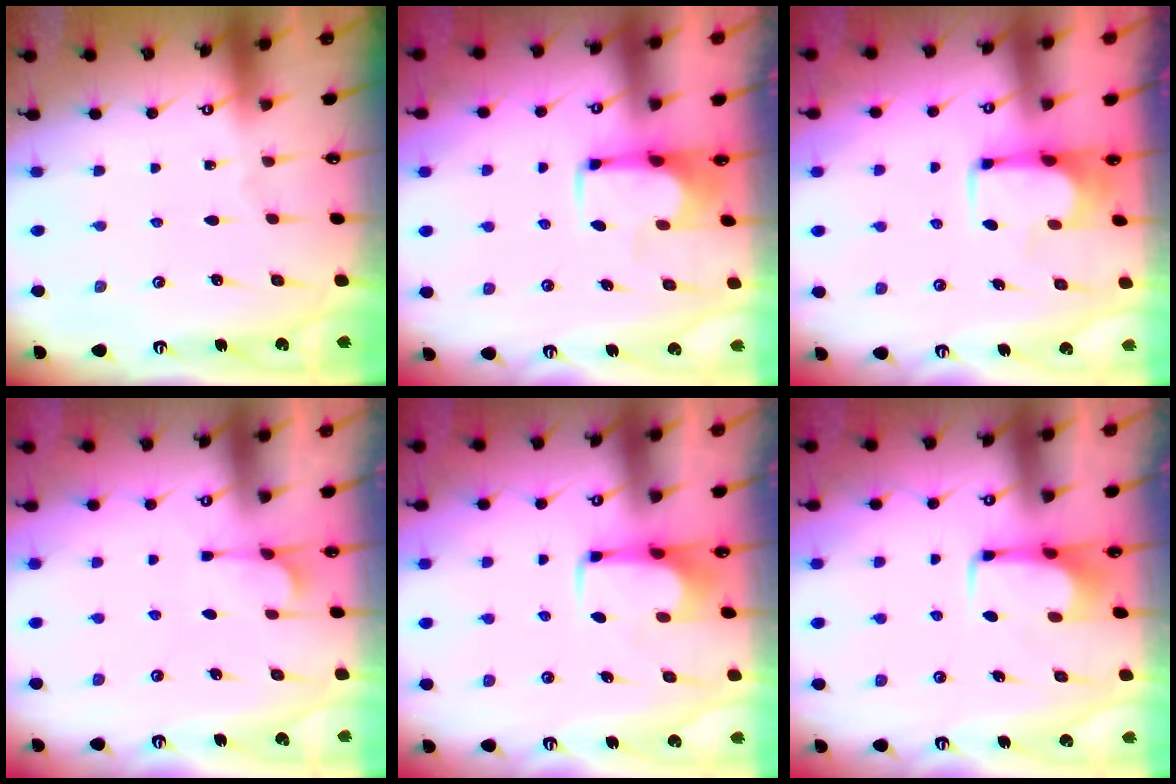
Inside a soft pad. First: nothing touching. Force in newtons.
{"total": 1.4, "press": 1.3, "slide": 0.6}
{"total": 3.5, "press": 3.5, "slide": 0.2}
{"total": 2.5, "press": 2.1, "slide": 1.2}
{"total": 2.2, "press": 2.1, "slide": 0.4}
{"total": 1.7, "press": 1.6, "slide": 0.5}